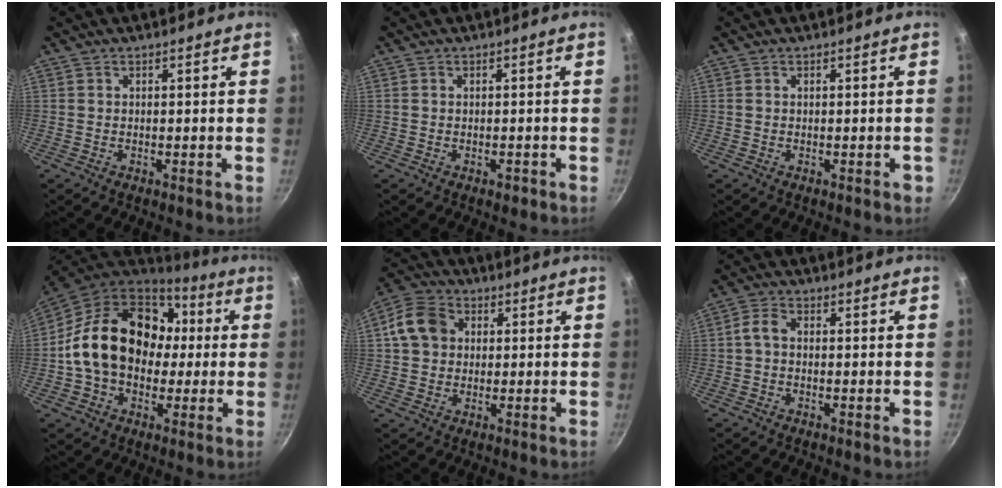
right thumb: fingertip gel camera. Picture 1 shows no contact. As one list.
[{"total": 1.2, "force": [-0.7, 0.7, 0.7], "torque": [-0.010, 0.006, -0.008]}, {"total": 0.7, "force": [-0.3, 0.4, 0.5], "torque": [0.002, 0.006, -0.003]}, {"total": 22.0, "force": [1.6, 16.4, 14.6], "torque": [-0.233, 0.043, 0.025]}, {"total": 9.0, "force": [1.4, 7.5, 4.8], "torque": [-0.069, 0.015, 0.010]}, {"total": 3.1, "force": [-0.1, 1.9, 2.4], "torque": [-0.057, 0.013, -0.011]}]